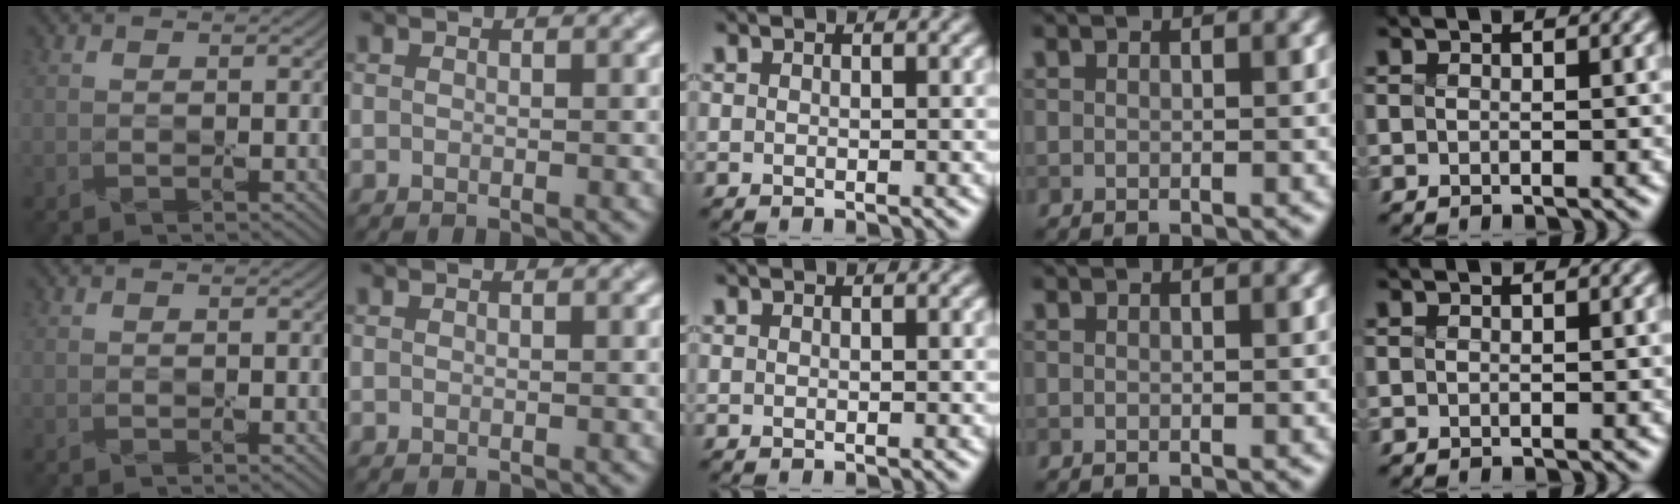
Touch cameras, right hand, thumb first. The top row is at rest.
{}